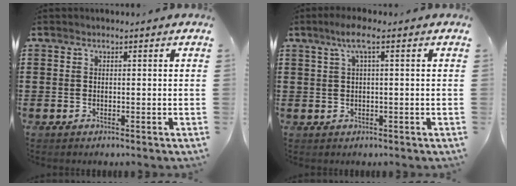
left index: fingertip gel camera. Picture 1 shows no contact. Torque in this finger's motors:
{"motor_torque": [0.76, -0.68, 0.41, 0.05]}